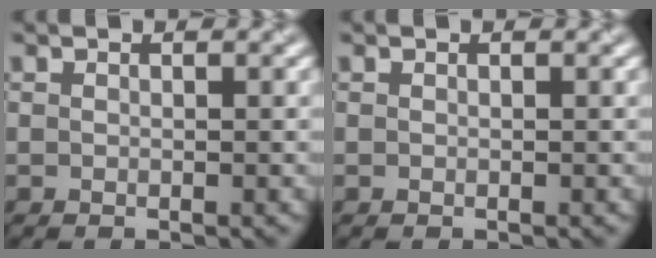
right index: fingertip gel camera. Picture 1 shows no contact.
{"total": 0.0}